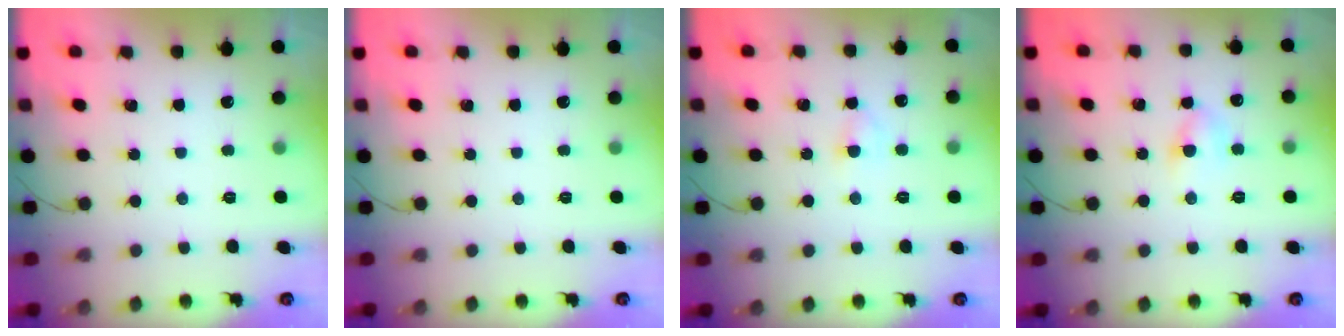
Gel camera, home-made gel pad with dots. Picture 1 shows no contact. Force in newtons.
{"total": 0.0}
{"total": 3.3, "press": 3.1, "slide": 1.1}
{"total": 5.3, "press": 5.1, "slide": 1.3}